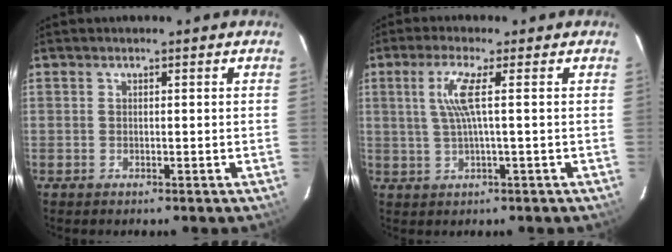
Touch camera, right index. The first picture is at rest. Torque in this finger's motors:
{"motor_torque": [0.48, 0.02, 0.32, 0.08]}